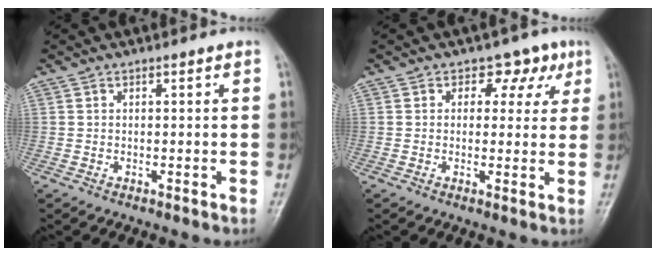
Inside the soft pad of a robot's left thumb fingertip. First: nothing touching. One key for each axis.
{"total": 5.3, "fx": 2.3, "fy": 4.1, "fz": 2.5, "tx": 0.007, "ty": -0.001, "tz": 0.020}